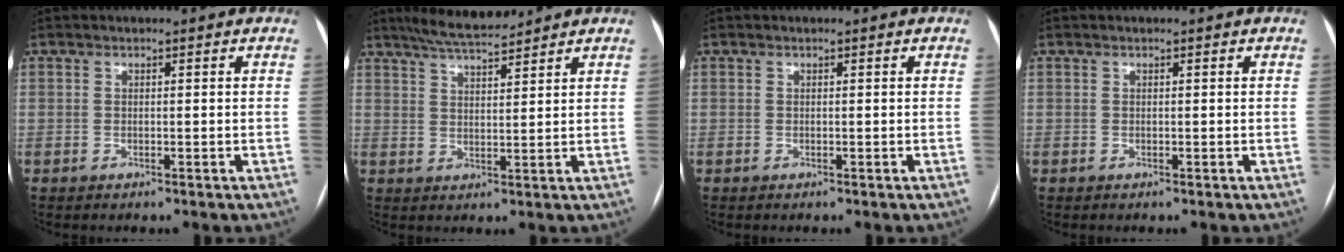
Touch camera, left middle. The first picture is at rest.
{"total": 7.0, "force": [6.3, 0.4, 3.0], "torque": [-0.057, 0.012, 0.112]}
{"total": 0.0}
{"total": 0.0}